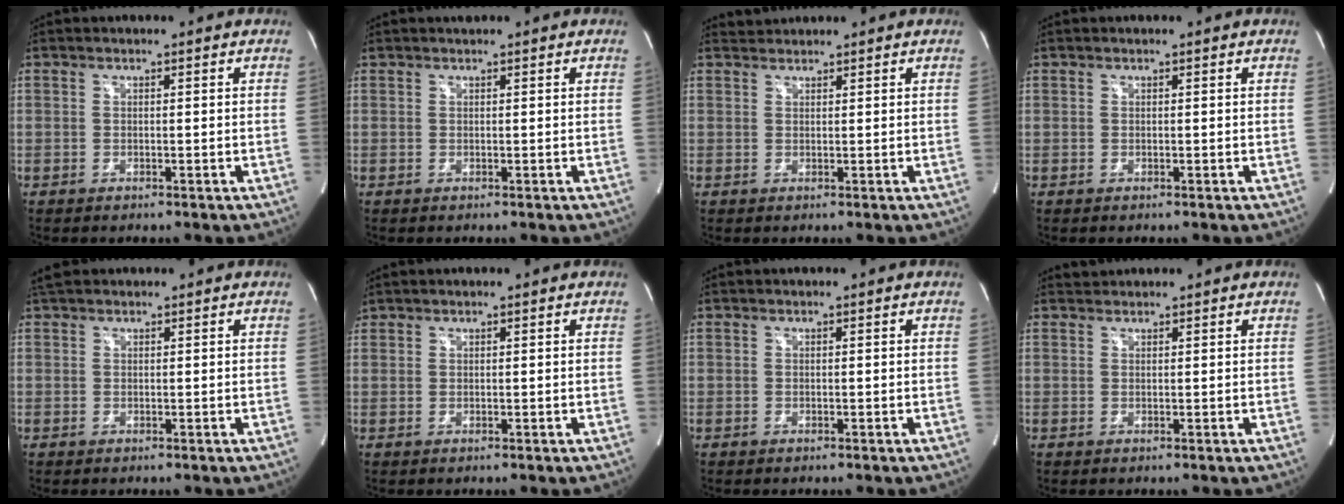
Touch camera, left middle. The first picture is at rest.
{"total": 0.8, "force": [0.8, 0.0, 0.3], "torque": [-0.015, 0.011, 0.016]}
{"total": 1.5, "force": [1.4, -0.1, -0.4], "torque": [-0.008, 0.010, 0.031]}
{"total": 0.0}
{"total": 2.2, "force": [1.8, 1.1, 0.5], "torque": [-0.015, 0.021, 0.032]}
{"total": 0.8, "force": [0.8, 0.3, 0.0], "torque": [-0.005, 0.010, 0.018]}
{"total": 0.0}
{"total": 1.1, "force": [1.1, 0.0, -0.3], "torque": [-0.010, 0.011, 0.024]}